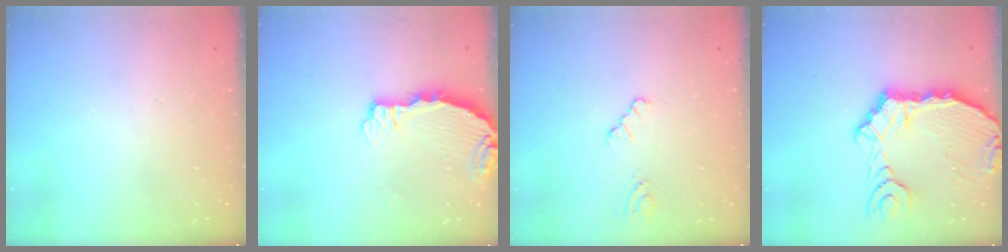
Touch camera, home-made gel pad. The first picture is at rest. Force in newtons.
{"total": 3.8, "press": 3.8, "slide": 0.3}
{"total": 1.6, "press": 1.6, "slide": 0.3}
{"total": 13.5, "press": 12.9, "slide": 3.8}